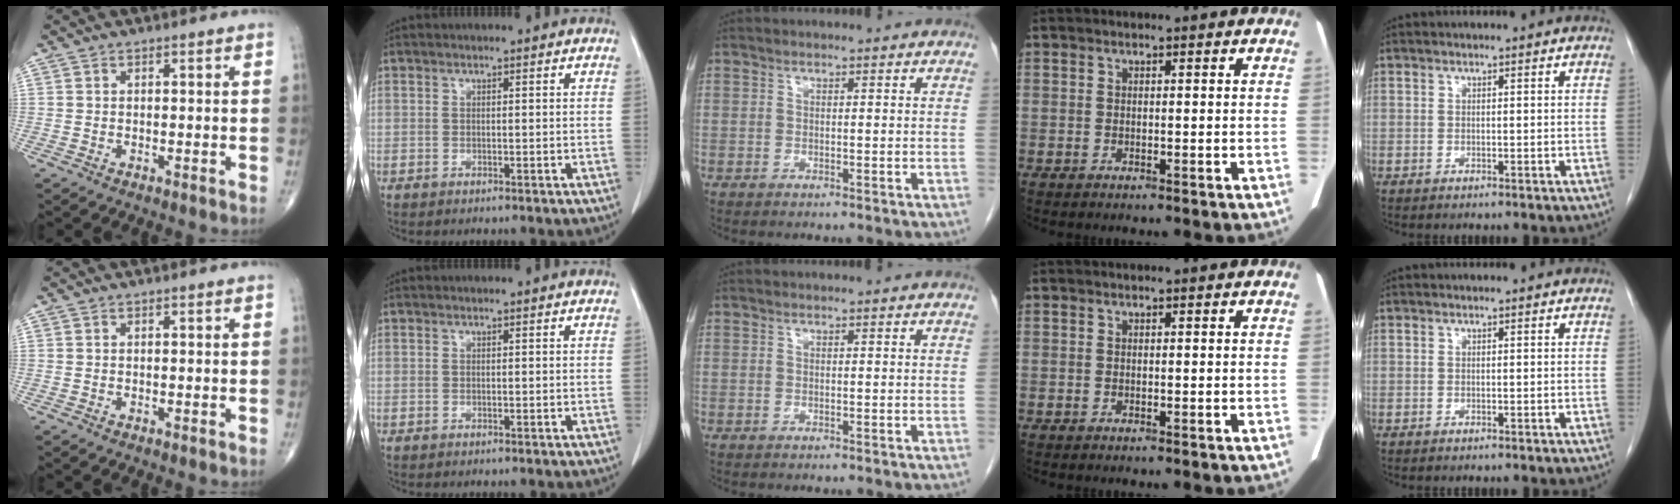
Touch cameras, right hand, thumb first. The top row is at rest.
{}